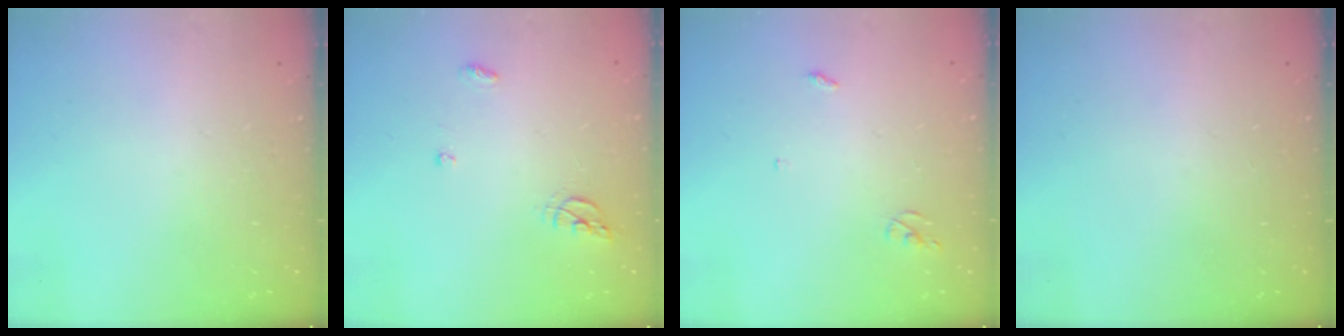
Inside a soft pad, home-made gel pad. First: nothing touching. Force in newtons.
{"total": 6.5, "press": 6.5, "slide": 0.1}
{"total": 2.6, "press": 2.6, "slide": 0.2}
{"total": 0.0}